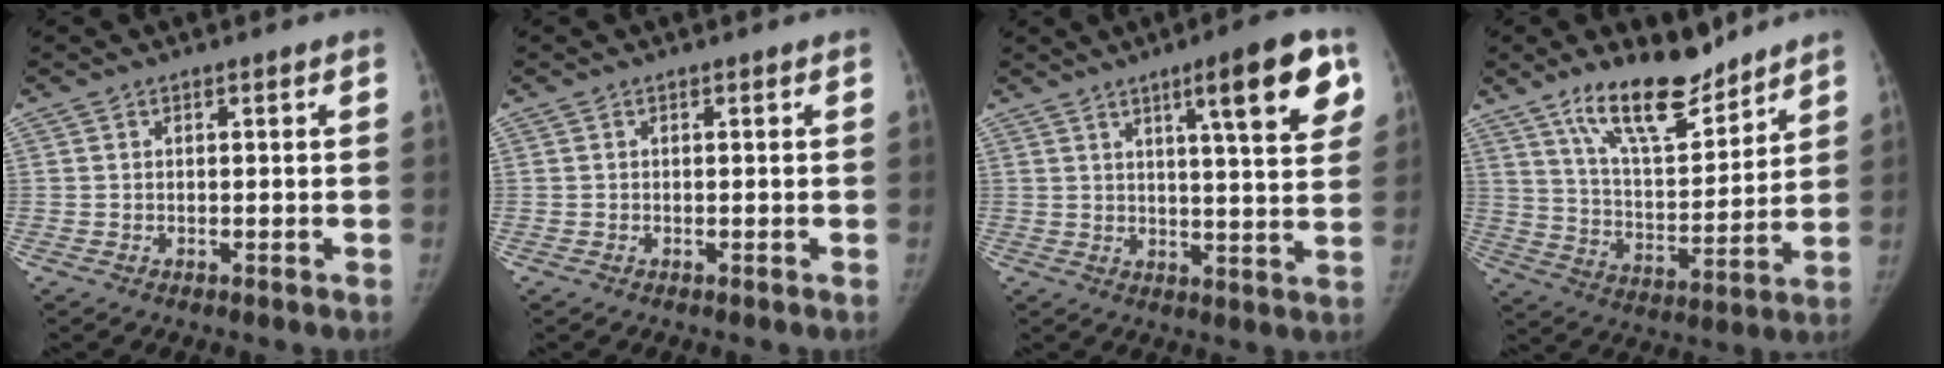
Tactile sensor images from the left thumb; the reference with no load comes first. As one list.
[{"total": 0.0}, {"total": 13.4, "force": [6.4, 2.4, 11.5], "torque": [-0.136, -0.021, 0.085]}, {"total": 15.8, "force": [11.8, 5.4, 8.9], "torque": [-0.116, -0.076, 0.210]}]